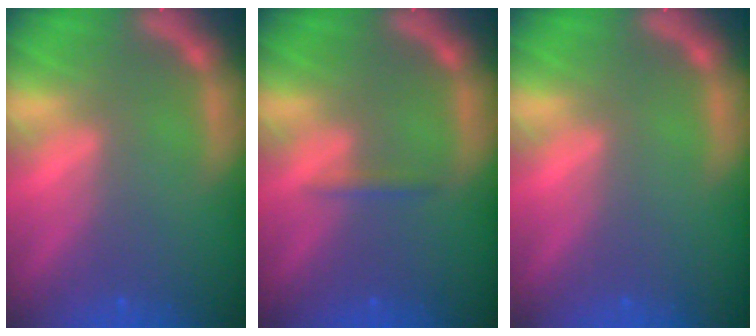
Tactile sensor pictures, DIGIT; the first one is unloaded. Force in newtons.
{"total": 0.9}
{"total": 0.0}